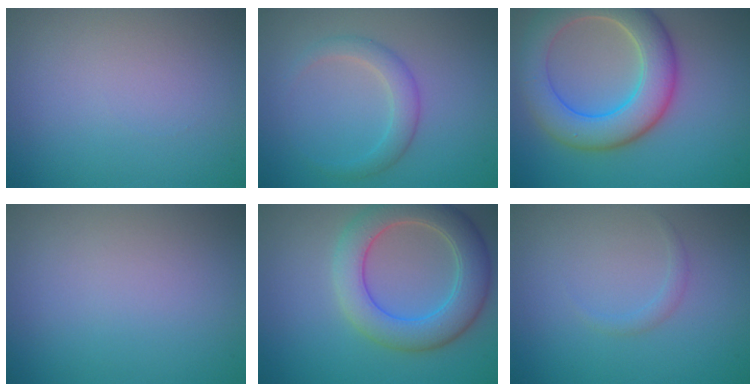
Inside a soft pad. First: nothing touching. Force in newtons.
{"total": 2.3, "press": 2.3, "slide": 0.0}
{"total": 7.8, "press": 7.8, "slide": 0.3}
{"total": 0.0}
{"total": 6.3, "press": 6.3, "slide": 0.4}
{"total": 0.8, "press": 0.8, "slide": 0.1}